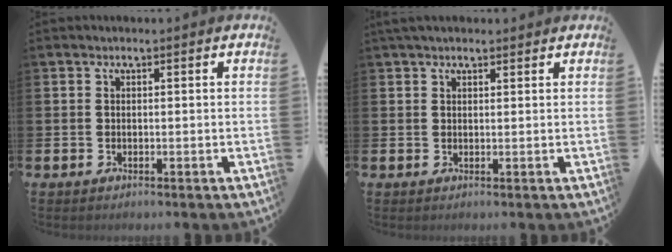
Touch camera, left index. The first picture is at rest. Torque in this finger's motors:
{"motor_torque": [1.05, -1.09, 0.63, 0.14]}